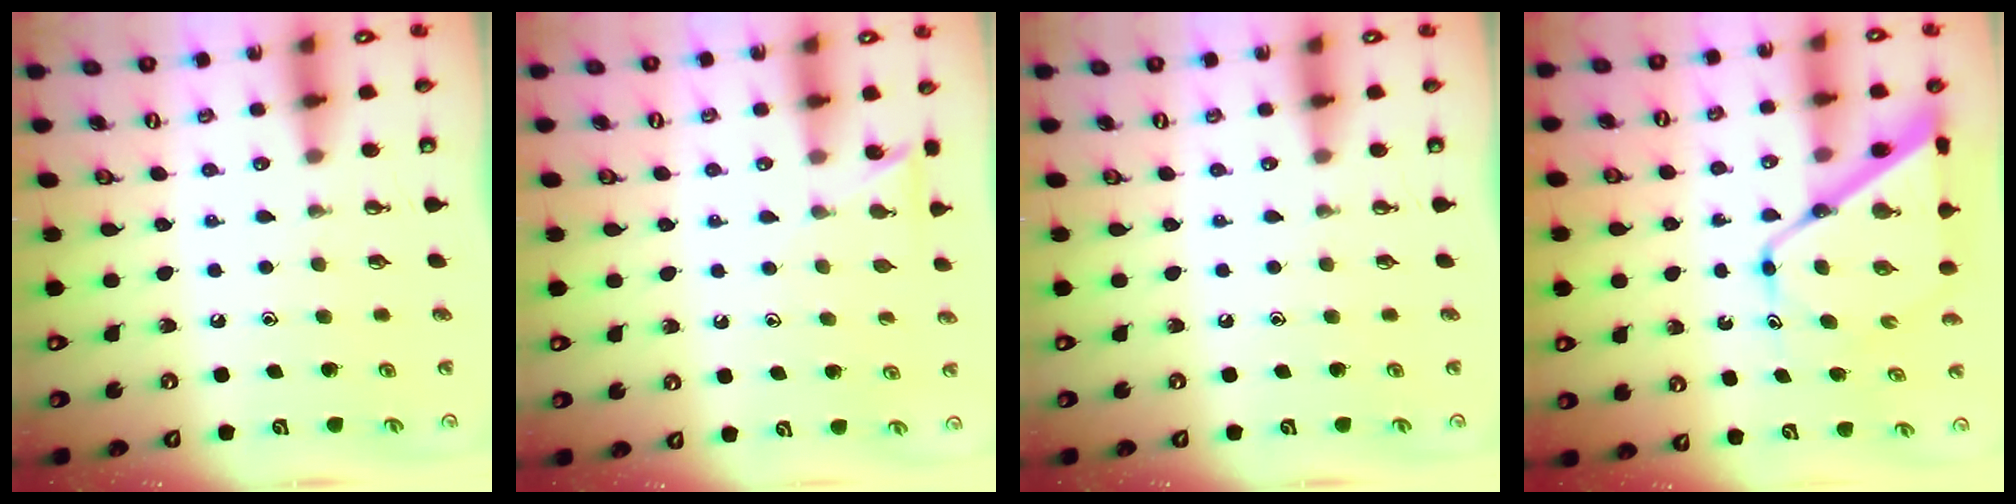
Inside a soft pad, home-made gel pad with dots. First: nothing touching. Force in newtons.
{"total": 6.8, "press": 6.7, "slide": 0.6}
{"total": 0.0}
{"total": 12.7, "press": 12.7, "slide": 1.0}